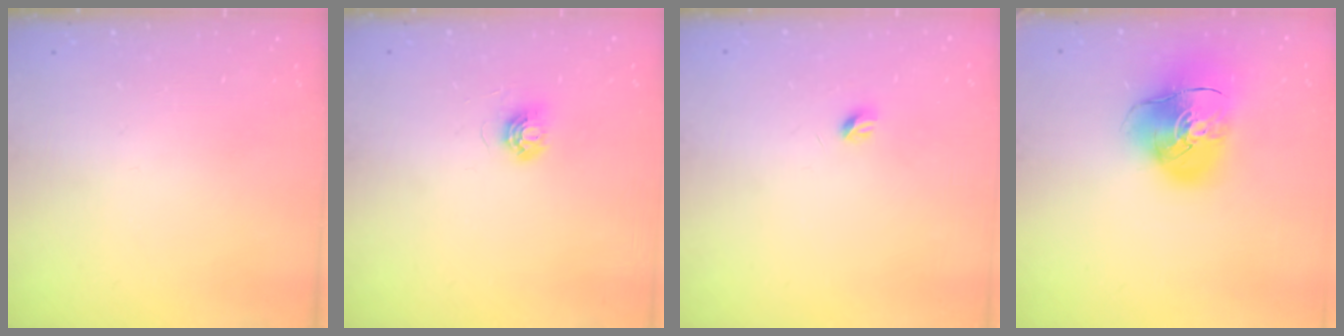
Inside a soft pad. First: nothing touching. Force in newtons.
{"total": 5.4, "press": 5.4, "slide": 0.3}
{"total": 3.3, "press": 3.2, "slide": 0.6}
{"total": 15.6, "press": 15.5, "slide": 2.4}